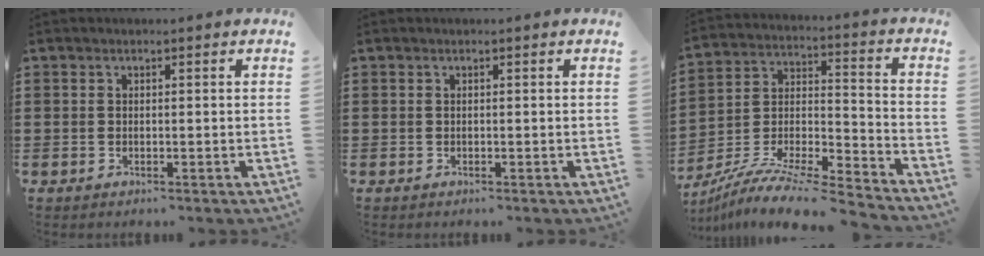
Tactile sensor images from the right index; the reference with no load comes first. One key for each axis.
{"total": 0.0}
{"total": 9.0, "fx": -8.3, "fy": 0.9, "fz": 3.5, "tx": -0.067, "ty": 0.004, "tz": -0.168}